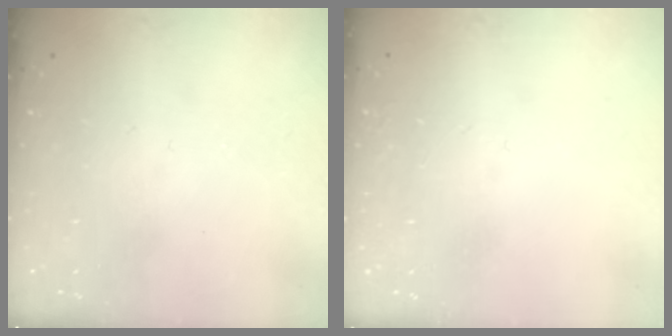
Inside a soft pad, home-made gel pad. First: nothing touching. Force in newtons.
{"total": 1.6, "press": 1.5, "slide": 0.1}